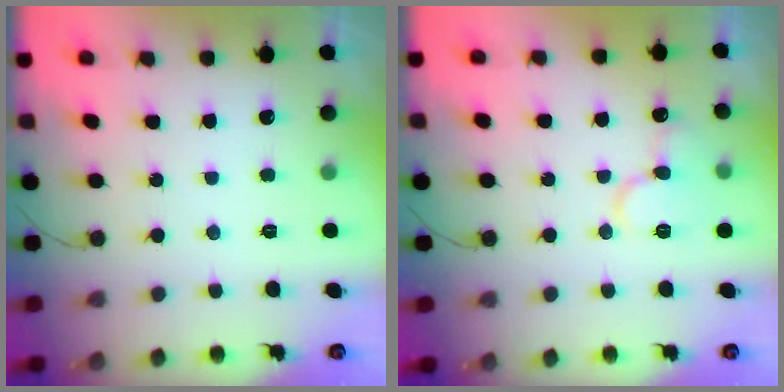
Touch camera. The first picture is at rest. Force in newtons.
{"total": 11.0, "press": 10.9, "slide": 1.5}